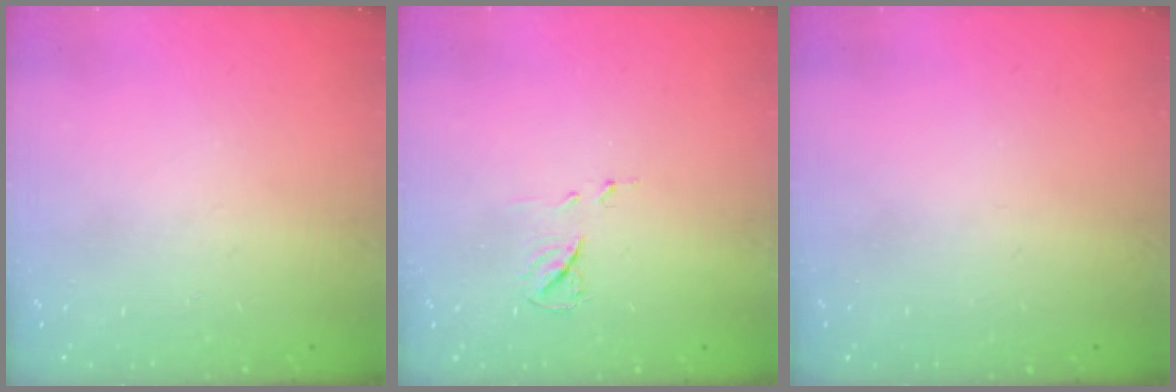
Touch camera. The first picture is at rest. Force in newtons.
{"total": 5.8, "press": 5.8, "slide": 0.5}
{"total": 0.0}